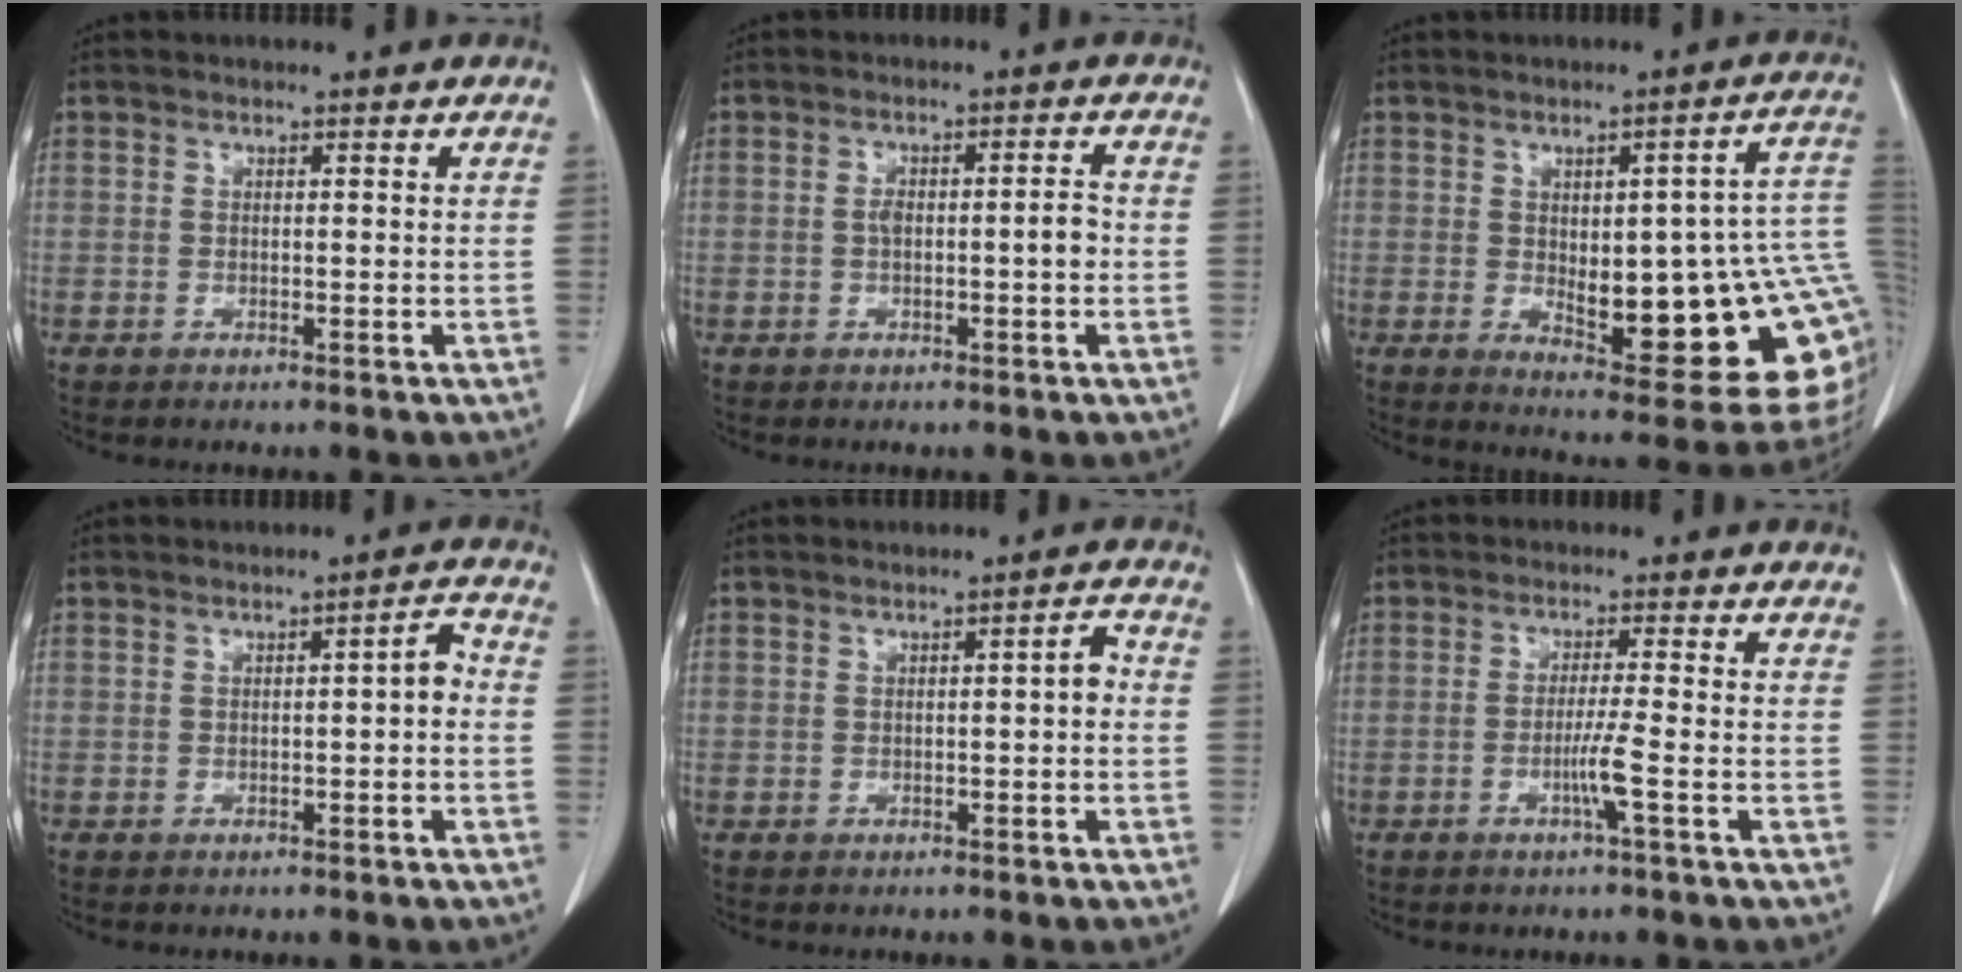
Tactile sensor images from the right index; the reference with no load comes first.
{"total": 4.2, "force": [-0.5, 1.0, 4.0], "torque": [-0.071, 0.011, -0.006]}
{"total": 21.7, "force": [-0.4, 5.9, 20.9], "torque": [-0.195, 0.014, 0.017]}
{"total": 2.5, "force": [-0.3, 0.5, 2.4], "torque": [-0.032, 0.010, -0.005]}
{"total": 1.9, "force": [-0.1, 0.4, 1.9], "torque": [-0.024, 0.005, -0.003]}
{"total": 3.6, "force": [-1.4, -1.0, 3.2], "torque": [-0.062, -0.007, -0.028]}